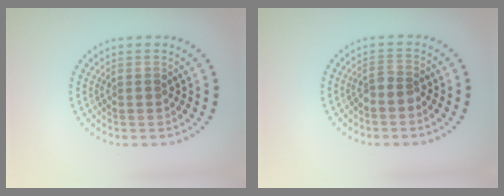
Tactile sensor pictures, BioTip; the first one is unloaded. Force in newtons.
{"total": 1.5, "press": 1.1, "slide": 1.0}